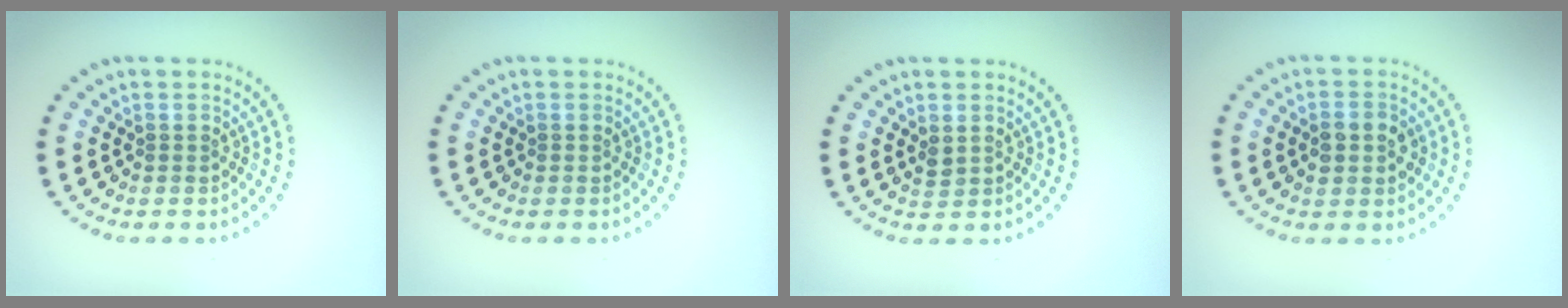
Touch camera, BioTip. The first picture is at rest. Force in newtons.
{"total": 0.0}
{"total": 1.1, "press": 1.0, "slide": 0.2}
{"total": 3.1, "press": 3.1, "slide": 0.1}